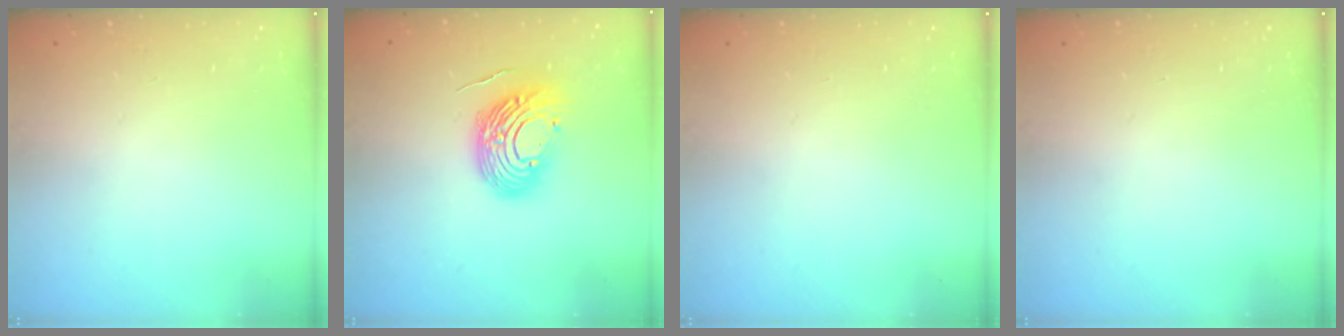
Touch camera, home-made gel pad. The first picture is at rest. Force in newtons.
{"total": 13.6, "press": 13.4, "slide": 2.2}
{"total": 0.0}
{"total": 0.0}